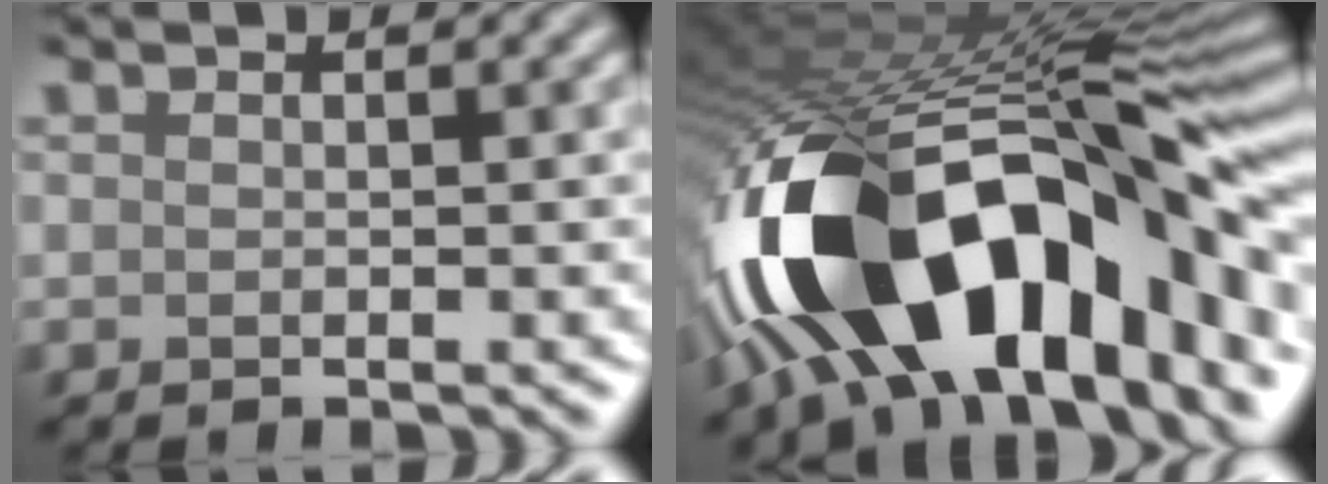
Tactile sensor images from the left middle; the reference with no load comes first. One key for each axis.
{"total": 19.7, "fx": -6.8, "fy": 9.3, "fz": 16.0, "tx": -0.283, "ty": -0.001, "tz": -0.114}